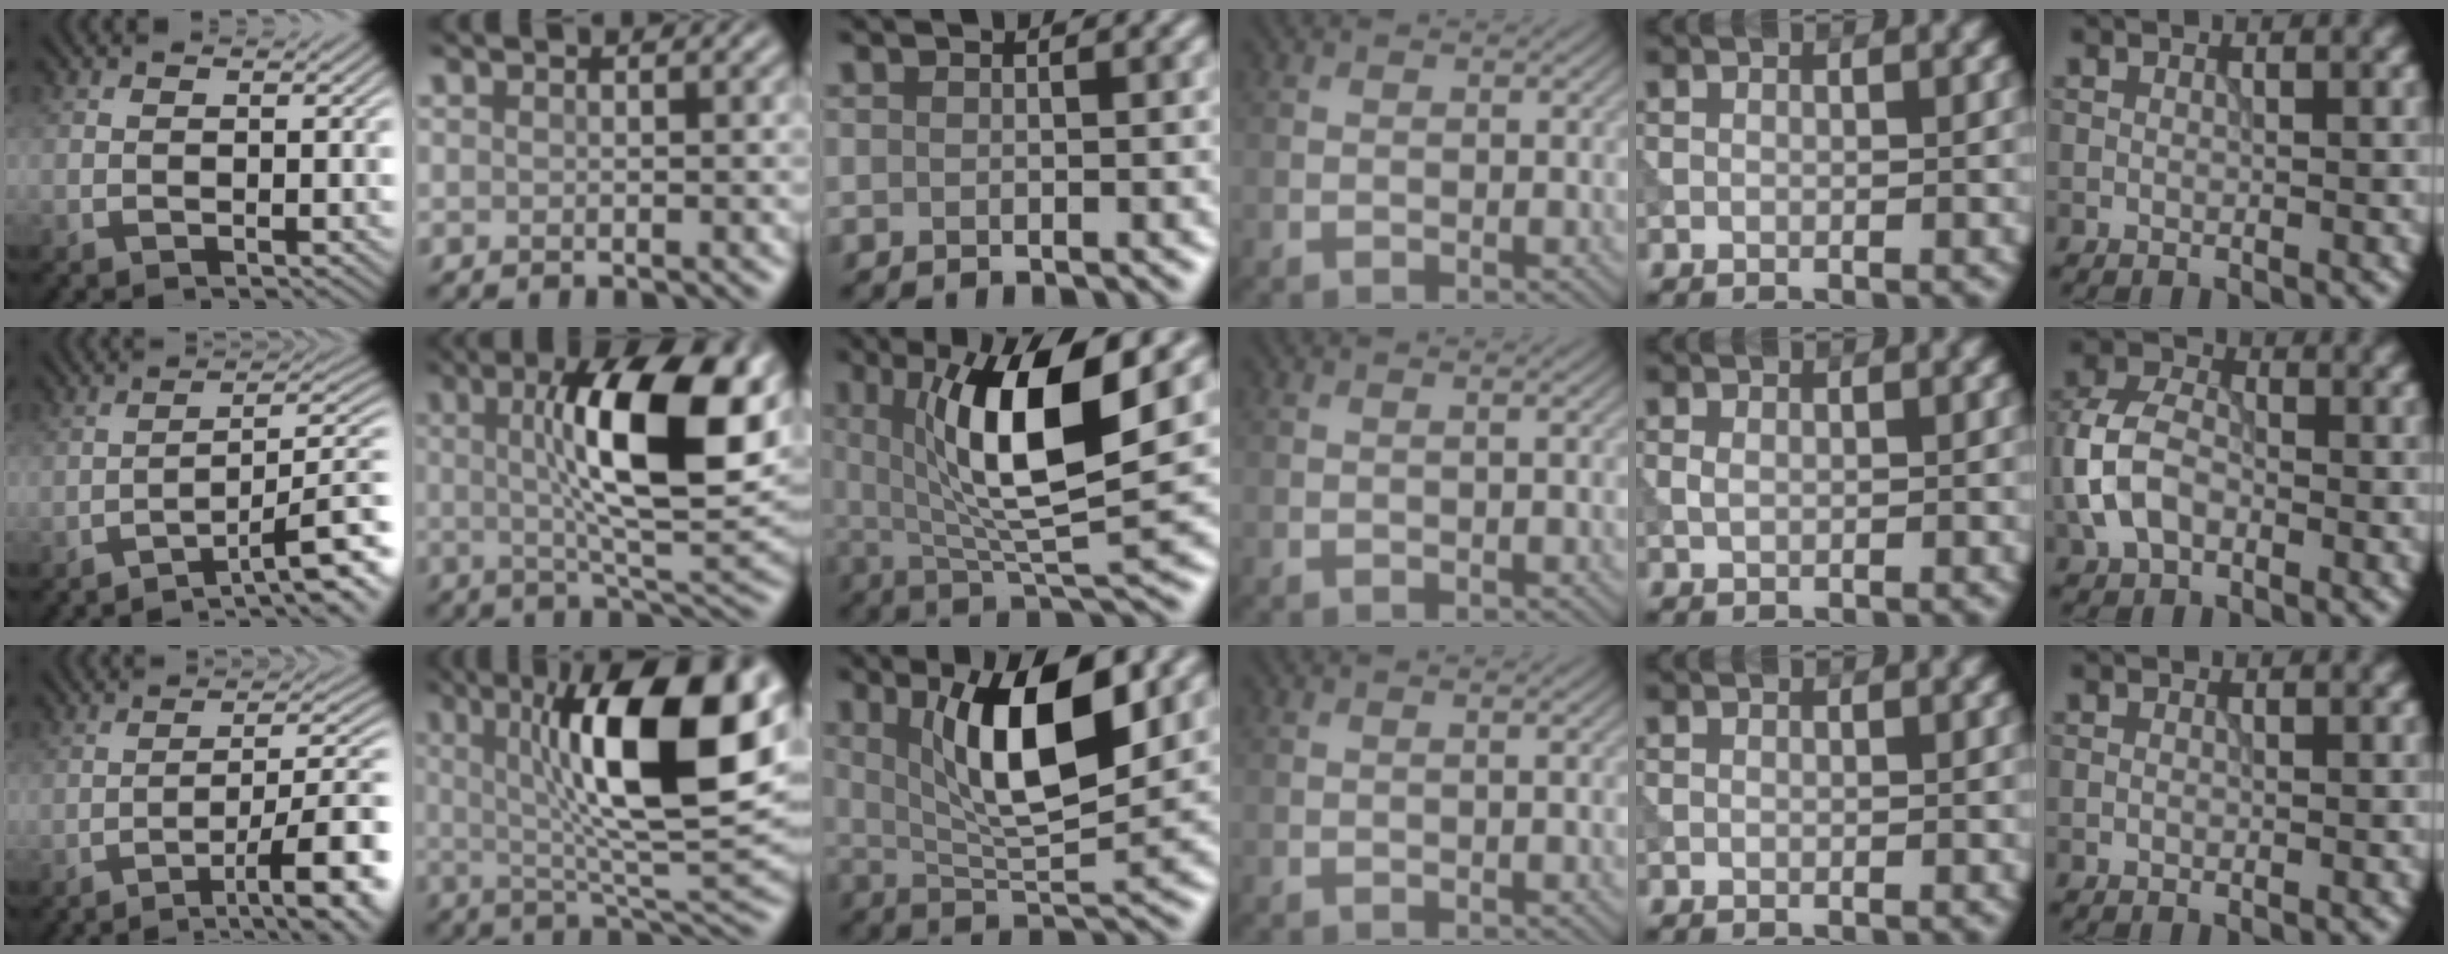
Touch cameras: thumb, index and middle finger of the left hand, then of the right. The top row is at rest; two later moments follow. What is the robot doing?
{"motion": "dispense", "object": "syringe"}